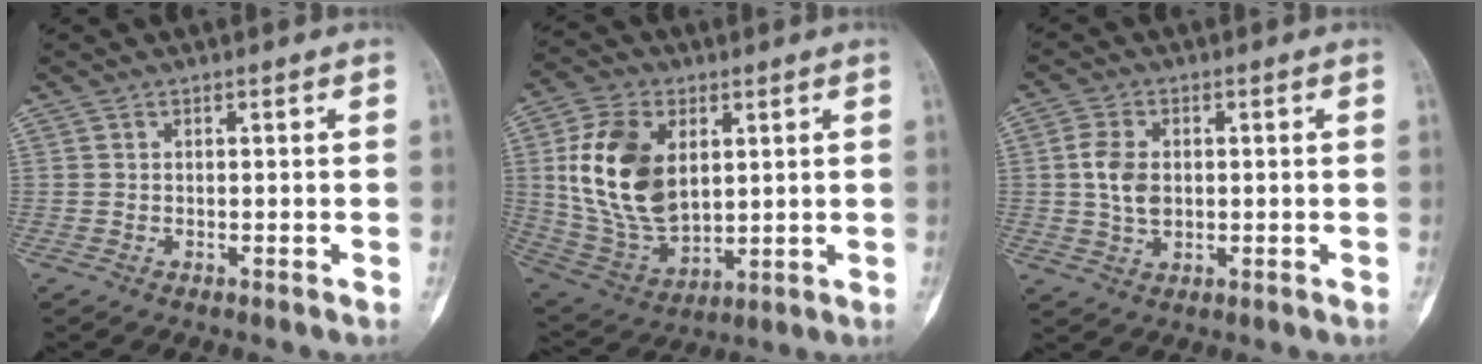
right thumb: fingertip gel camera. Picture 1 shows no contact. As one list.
[{"total": 18.1, "force": [3.7, 11.5, 13.6], "torque": [-0.243, -0.017, 0.082]}, {"total": 5.8, "force": [0.4, 3.8, 4.3], "torque": [-0.083, -0.001, 0.007]}]